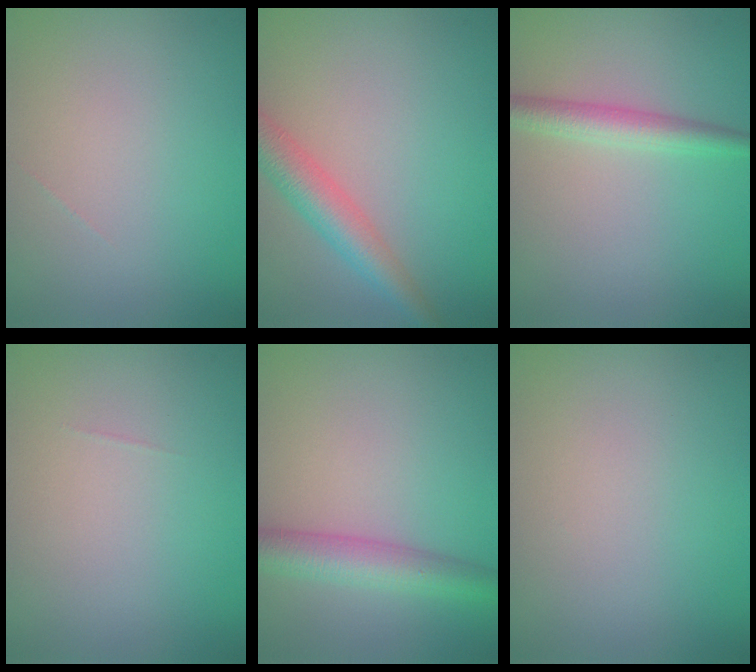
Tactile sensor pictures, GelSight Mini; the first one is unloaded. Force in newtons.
{"total": 3.9, "press": 3.9, "slide": 0.1}
{"total": 2.7, "press": 2.7, "slide": 0.1}
{"total": 0.0}
{"total": 4.4, "press": 4.4, "slide": 0.1}
{"total": 0.0}